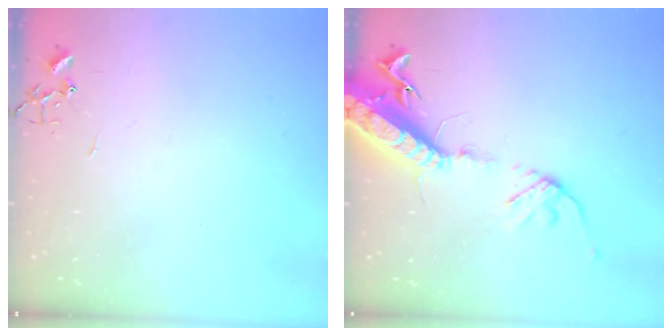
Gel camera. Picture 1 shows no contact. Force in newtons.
{"total": 17.1, "press": 16.6, "slide": 4.0}